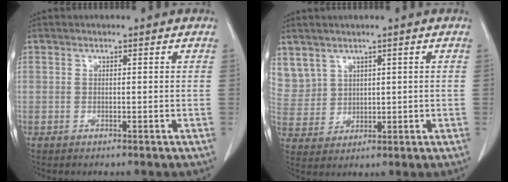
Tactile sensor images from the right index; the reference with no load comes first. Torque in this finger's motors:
{"motor_torque": [-0.30, 0.27, -0.09, 0.00]}